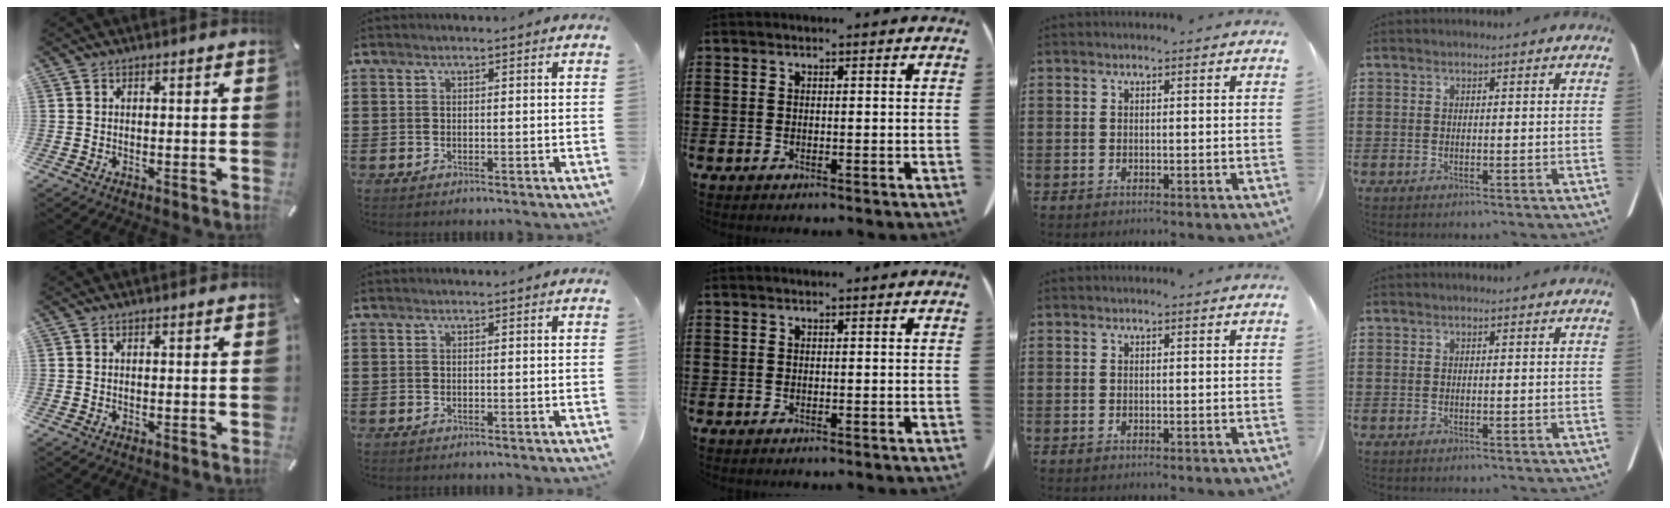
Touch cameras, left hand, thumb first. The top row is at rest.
{}